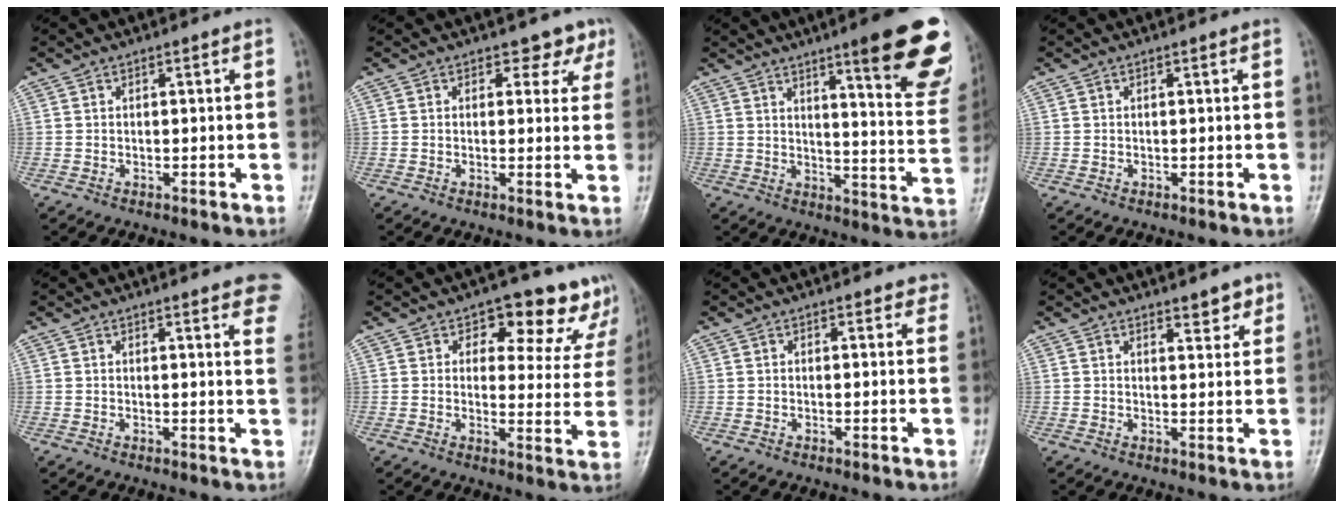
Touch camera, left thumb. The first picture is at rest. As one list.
[{"total": 3.3, "force": [2.4, 2.3, 0.5], "torque": [0.019, -0.017, 0.014]}, {"total": 19.7, "force": [11.7, 3.5, 15.5], "torque": [-0.163, -0.062, 0.149]}, {"total": 0.0}, {"total": 10.4, "force": [7.6, 2.4, 6.7], "torque": [-0.054, -0.023, 0.072]}, {"total": 12.8, "force": [9.8, 6.9, 4.5], "torque": [0.008, -0.054, 0.093]}, {"total": 1.9, "force": [1.5, 1.1, 0.7], "torque": [0.016, -0.004, 0.007]}, {"total": 3.5, "force": [2.7, 1.4, 1.7], "torque": [-0.005, -0.017, 0.036]}]